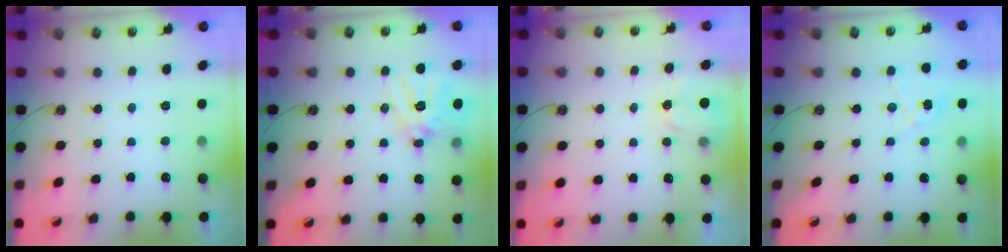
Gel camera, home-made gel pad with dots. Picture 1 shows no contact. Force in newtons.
{"total": 15.4, "press": 15.2, "slide": 2.1}
{"total": 3.4, "press": 3.4, "slide": 0.6}
{"total": 2.9, "press": 2.9, "slide": 0.4}